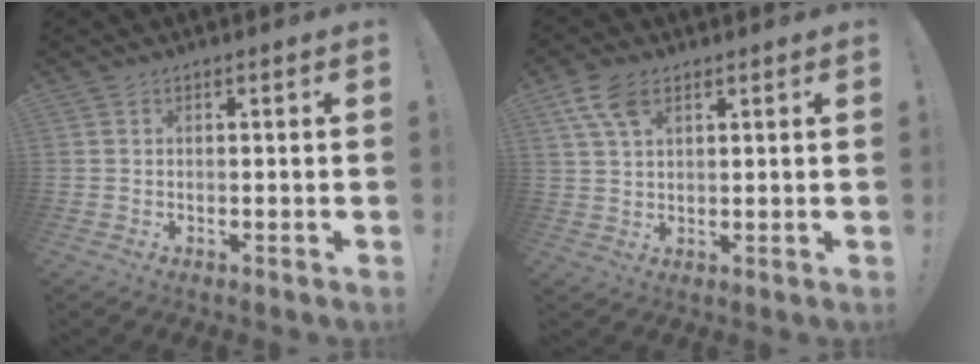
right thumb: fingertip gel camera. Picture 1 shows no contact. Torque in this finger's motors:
{"motor_torque": [0.02, 0.02, 0.13, -0.05, 0.05]}